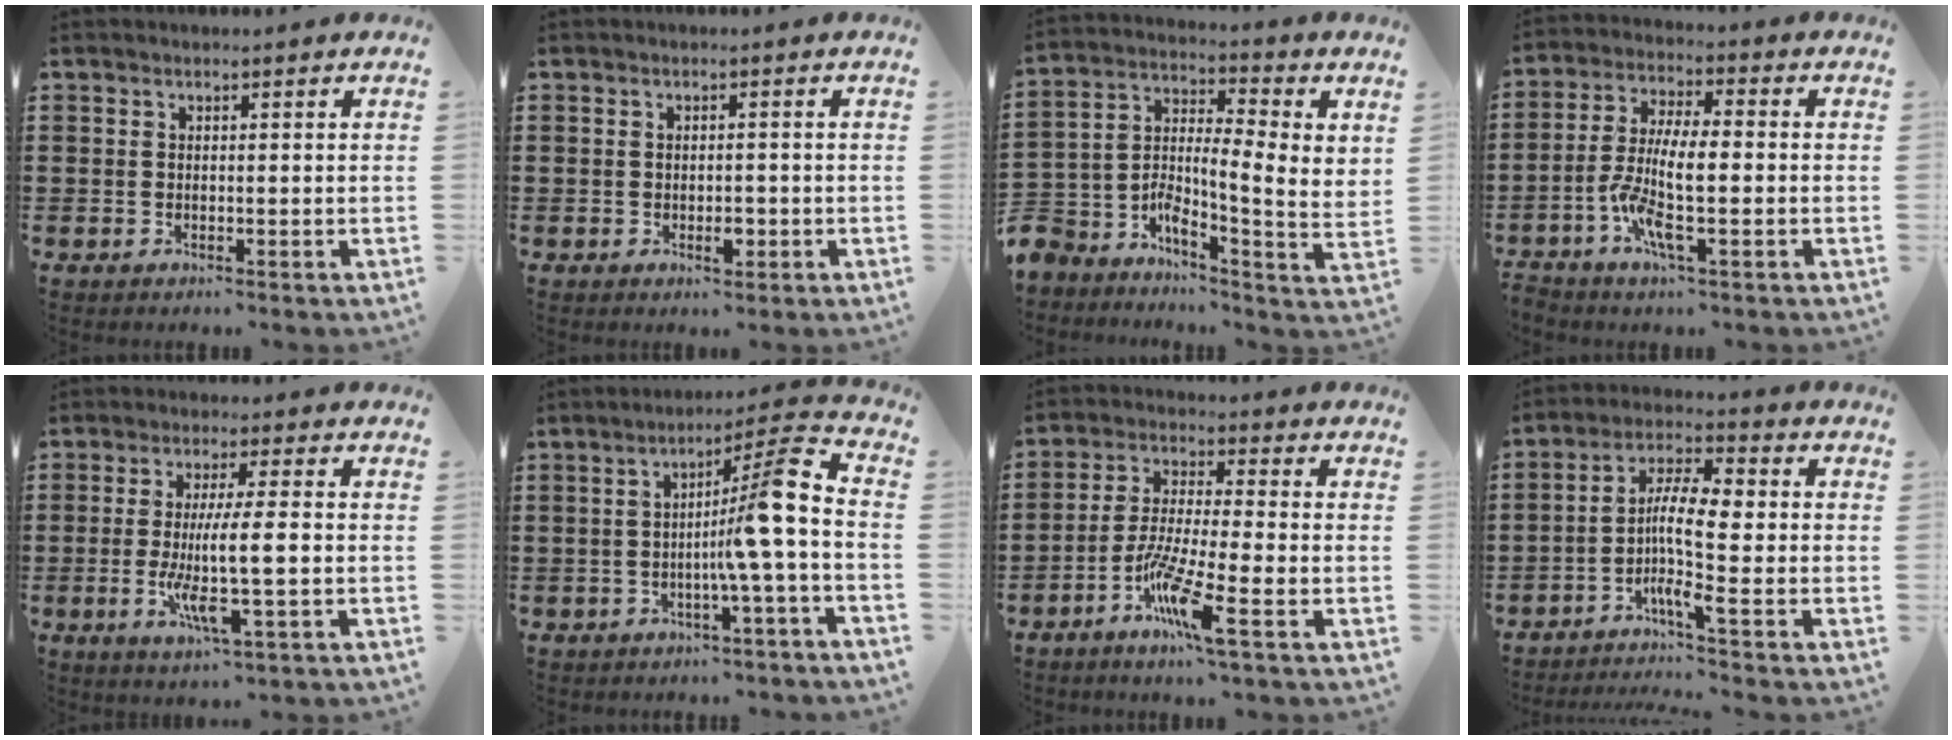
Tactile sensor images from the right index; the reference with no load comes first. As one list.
[{"total": 2.2, "force": [-0.6, 1.1, 1.8], "torque": [-0.034, 0.000, -0.011]}, {"total": 4.3, "force": [-1.3, 1.0, 4.0], "torque": [-0.101, -0.047, -0.034]}, {"total": 8.6, "force": [-2.5, 2.2, 7.9], "torque": [-0.172, -0.010, -0.053]}, {"total": 8.9, "force": [-1.3, 1.1, 8.7], "torque": [-0.161, -0.011, -0.024]}, {"total": 9.1, "force": [-2.2, -0.5, 8.8], "torque": [-0.141, -0.024, -0.052]}, {"total": 9.9, "force": [-5.0, 1.0, 8.5], "torque": [-0.178, -0.012, -0.096]}, {"total": 9.3, "force": [-1.3, 2.2, 8.9], "torque": [-0.179, -0.002, -0.030]}]